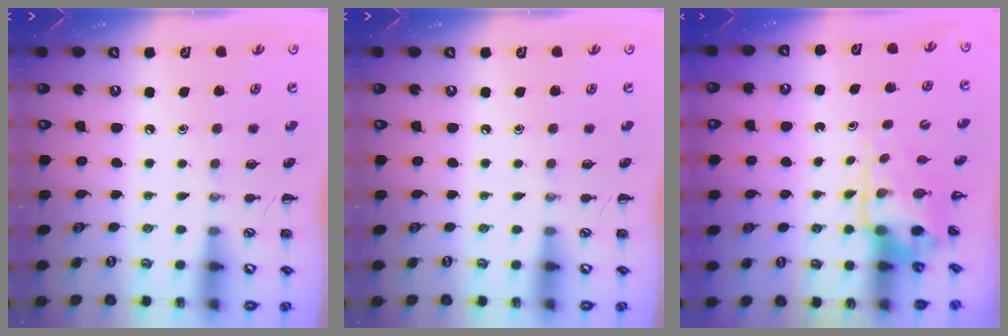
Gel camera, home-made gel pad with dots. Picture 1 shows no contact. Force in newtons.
{"total": 0.0}
{"total": 4.0, "press": 3.9, "slide": 0.8}